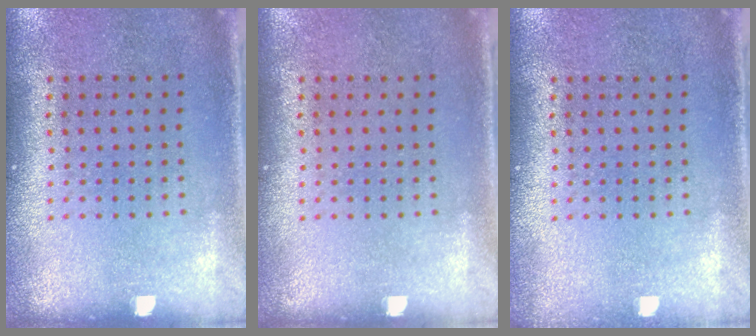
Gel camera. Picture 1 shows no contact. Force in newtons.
{"total": 0.0}
{"total": 0.6, "press": 0.5, "slide": 0.2}